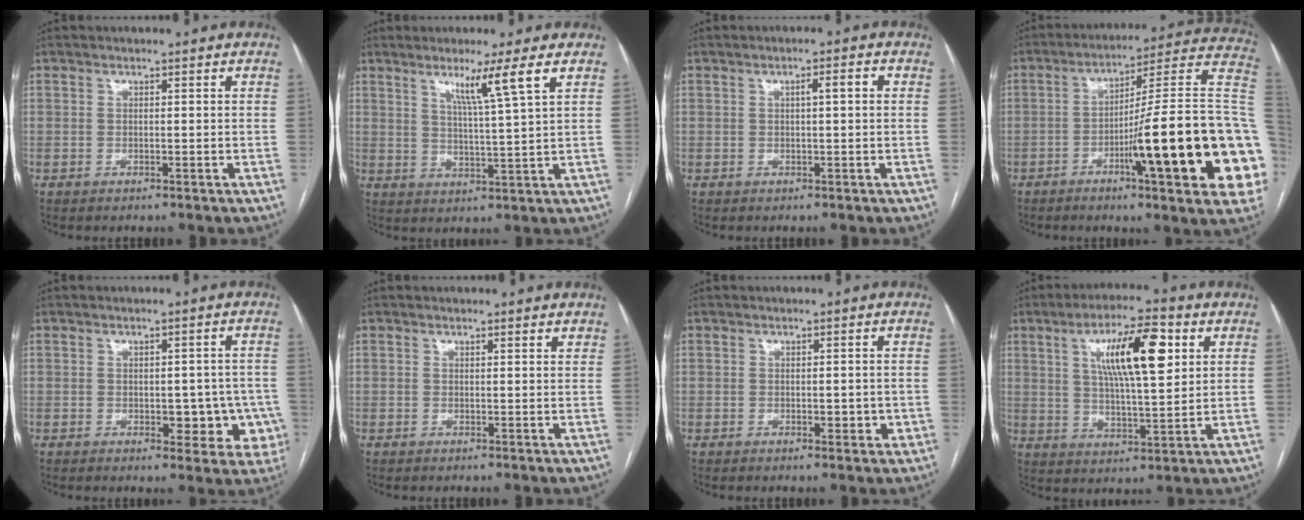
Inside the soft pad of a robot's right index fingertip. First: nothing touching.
{"total": 6.8, "force": [3.7, -1.6, 5.5], "torque": [-0.097, -0.013, 0.067]}
{"total": 2.3, "force": [0.4, 0.3, 2.3], "torque": [-0.039, 0.005, 0.007]}
{"total": 26.5, "force": [-5.7, 1.5, 25.9], "torque": [-0.260, 0.004, -0.090]}
{"total": 7.2, "force": [-1.5, 3.8, 5.9], "torque": [-0.048, 0.013, -0.011]}
{"total": 1.9, "force": [1.8, 0.4, 0.5], "torque": [-0.014, 0.000, 0.013]}
{"total": 2.3, "force": [-0.4, 1.1, 1.9], "torque": [-0.027, 0.002, 0.000]}
{"total": 13.0, "force": [4.5, 2.6, 11.9], "torque": [-0.208, 0.011, 0.077]}